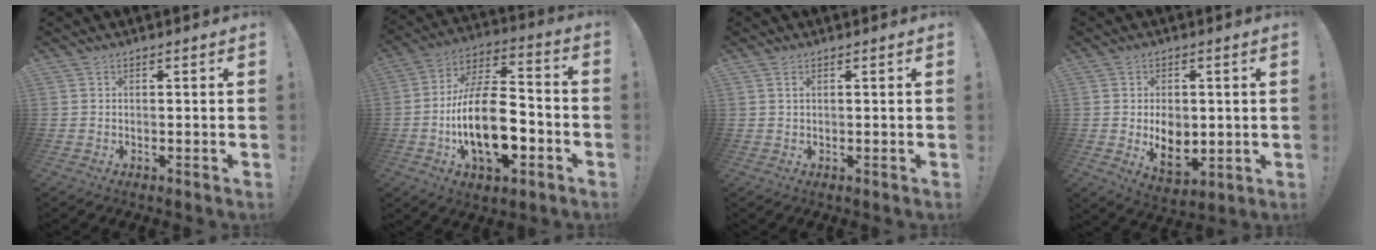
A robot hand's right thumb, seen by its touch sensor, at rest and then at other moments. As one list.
[{"total": 21.6, "force": [-5.8, 11.0, 17.7], "torque": [-0.337, 0.031, -0.091]}, {"total": 1.2, "force": [0.6, 0.5, 0.9], "torque": [-0.019, 0.002, 0.012]}, {"total": 8.6, "force": [0.2, 6.6, 5.5], "torque": [-0.074, -0.011, 0.010]}]